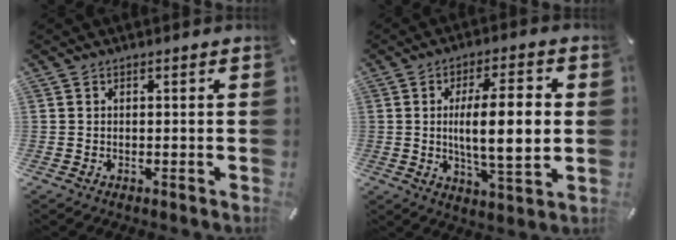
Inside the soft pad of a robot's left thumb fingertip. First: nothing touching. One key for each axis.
{"total": 14.3, "fx": 0.8, "fy": 4.6, "fz": 13.5, "tx": -0.225, "ty": 0.001, "tz": 0.009}